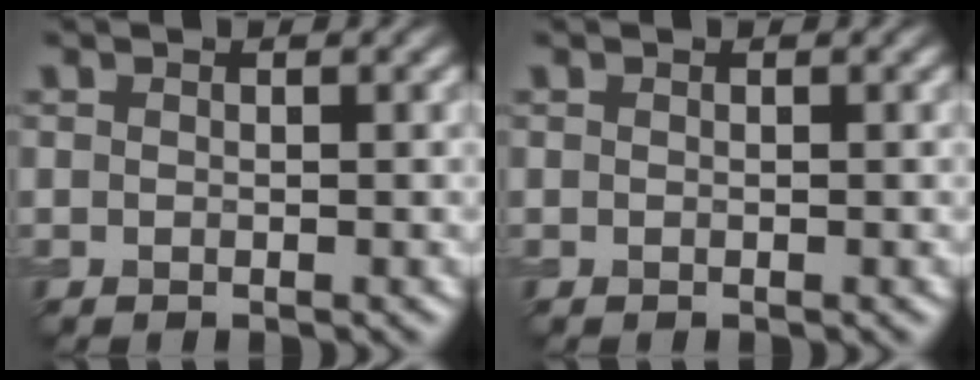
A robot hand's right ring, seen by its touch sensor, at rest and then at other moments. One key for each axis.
{"total": 0.0}